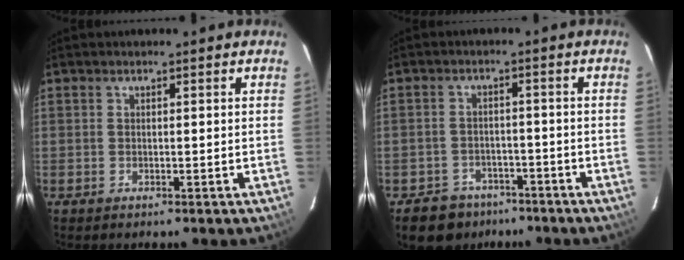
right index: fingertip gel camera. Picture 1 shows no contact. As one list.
[{"total": 8.5, "force": [-6.0, 5.8, 1.8], "torque": [-0.060, 0.019, -0.077]}]